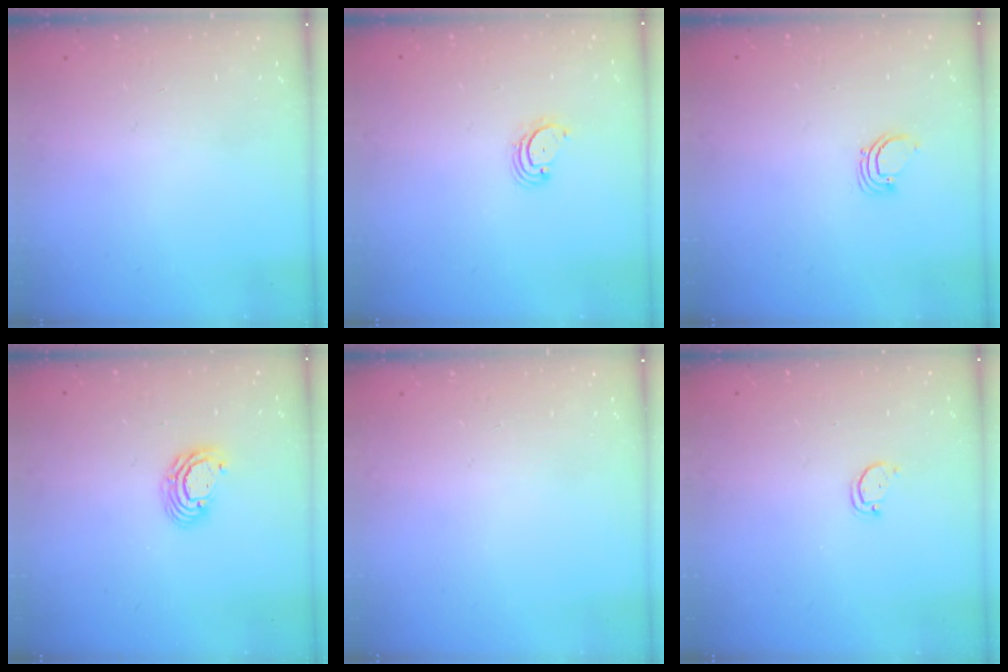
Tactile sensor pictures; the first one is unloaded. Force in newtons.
{"total": 2.7, "press": 2.7, "slide": 0.3}
{"total": 2.5, "press": 2.5, "slide": 0.1}
{"total": 5.4, "press": 5.4, "slide": 0.2}
{"total": 0.0}
{"total": 1.8, "press": 1.8, "slide": 0.1}